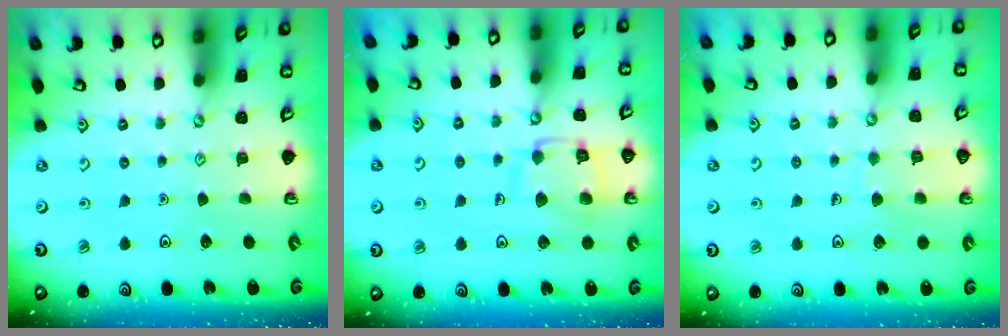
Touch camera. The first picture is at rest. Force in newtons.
{"total": 11.6, "press": 11.5, "slide": 0.8}
{"total": 5.1, "press": 5.0, "slide": 0.4}